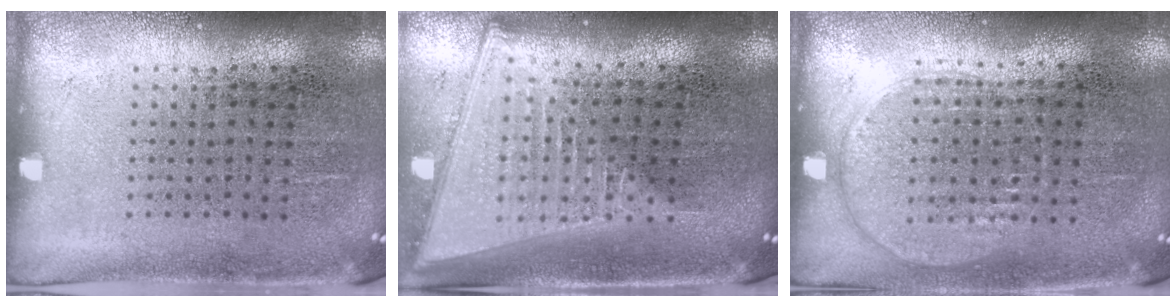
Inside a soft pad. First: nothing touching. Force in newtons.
{"total": 2.2, "press": 1.8, "slide": 1.3}
{"total": 0.9, "press": 0.8, "slide": 0.4}